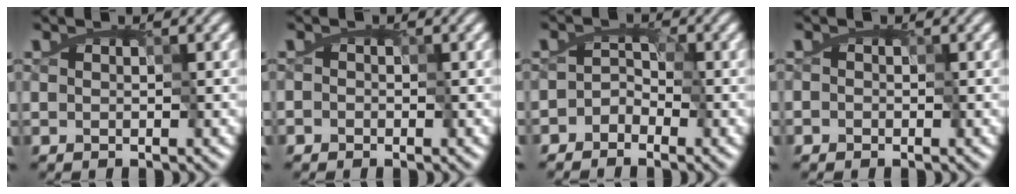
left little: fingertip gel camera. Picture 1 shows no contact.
{"total": 1.1, "force": [-0.4, 1.1, 0.2], "torque": [-0.003, 0.000, -0.007]}
{"total": 2.8, "force": [-2.6, 0.9, -0.6], "torque": [0.039, 0.003, -0.043]}
{"total": 0.8, "force": [-0.3, 0.8, 0.1], "torque": [0.000, -0.002, -0.006]}